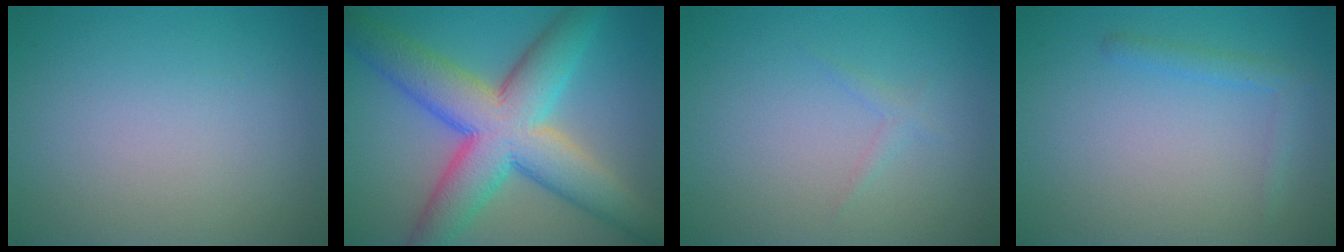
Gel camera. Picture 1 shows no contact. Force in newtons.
{"total": 11.1, "press": 11.1, "slide": 0.3}
{"total": 0.7, "press": 0.7, "slide": 0.0}
{"total": 1.5, "press": 1.5, "slide": 0.1}